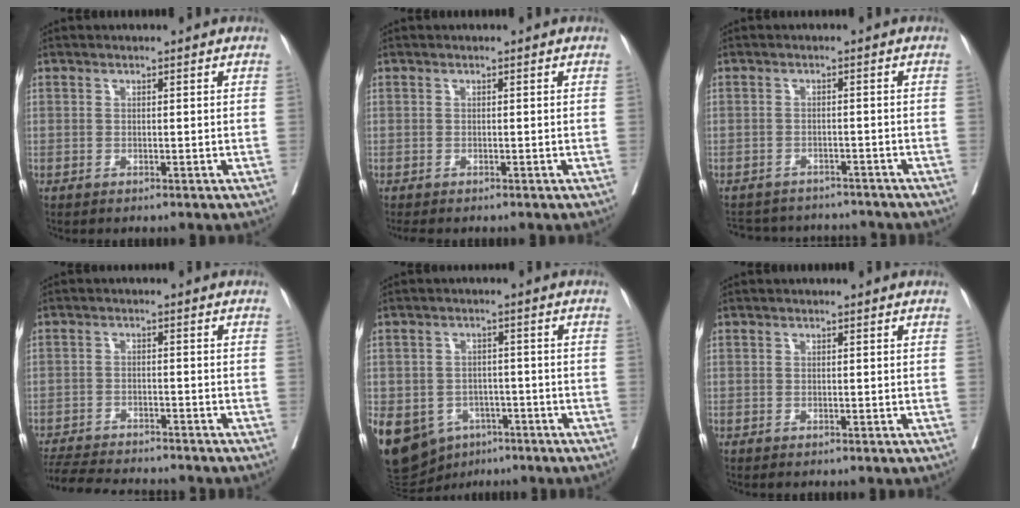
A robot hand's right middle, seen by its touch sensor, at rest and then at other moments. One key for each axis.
{"total": 0.9, "fx": -0.8, "fy": 0.3, "fz": 0.3, "tx": -0.007, "ty": -0.003, "tz": -0.016}
{"total": 11.2, "fx": -10.4, "fy": 3.3, "fz": 2.2, "tx": -0.043, "ty": 0.014, "tz": -0.132}
{"total": 12.2, "fx": -11.3, "fy": 1.7, "fz": 4.3, "tx": -0.075, "ty": -0.010, "tz": -0.163}
{"total": 19.5, "fx": -9.0, "fy": 15.0, "fz": 8.7, "tx": -0.253, "ty": -0.005, "tz": -0.119}
{"total": 0.0}